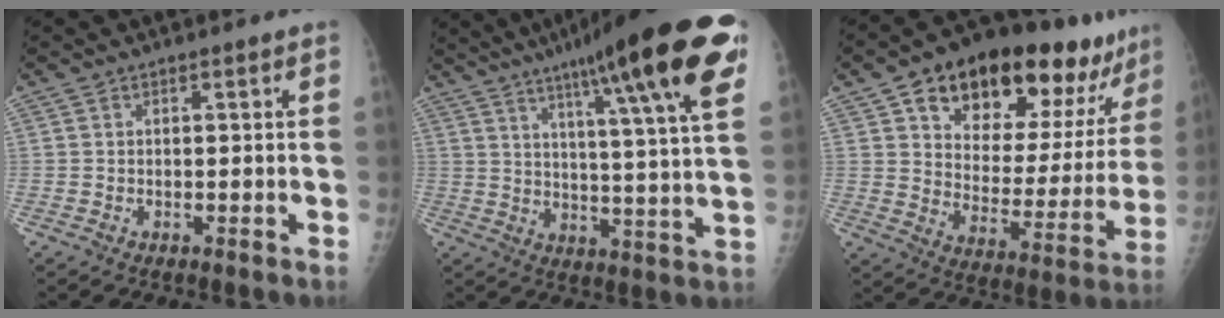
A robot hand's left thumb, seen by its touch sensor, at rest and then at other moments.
{"total": 24.3, "force": [13.5, 2.9, 20.1], "torque": [-0.288, -0.028, 0.183]}
{"total": 25.0, "force": [15.5, 11.7, 15.6], "torque": [-0.180, -0.035, 0.235]}